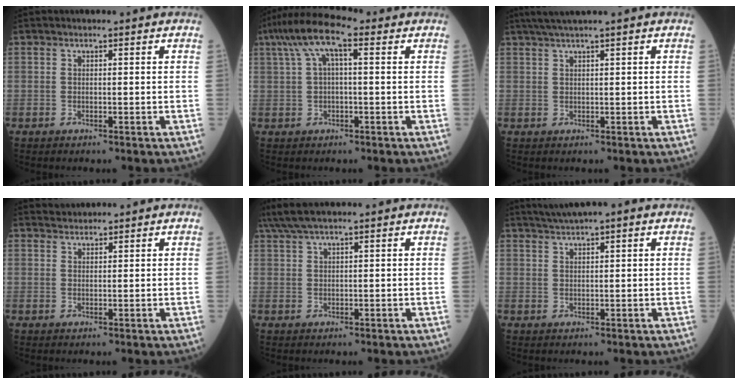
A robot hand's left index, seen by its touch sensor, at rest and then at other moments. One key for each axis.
{"total": 8.2, "fx": 3.3, "fy": 2.1, "fz": 7.2, "tx": -0.146, "ty": 0.043, "tz": 0.055}
{"total": 3.0, "fx": 2.2, "fy": -0.8, "fz": 1.9, "tx": -0.040, "ty": 0.013, "tz": 0.047}
{"total": 1.4, "fx": 1.4, "fy": 0.1, "fz": -0.3, "tx": -0.006, "ty": 0.012, "tz": 0.029}
{"total": 4.8, "fx": 3.8, "fy": 0.1, "fz": 2.8, "tx": -0.062, "ty": 0.031, "tz": 0.078}
{"total": 4.1, "fx": 3.1, "fy": -0.1, "fz": 2.7, "tx": -0.055, "ty": 0.025, "tz": 0.056}